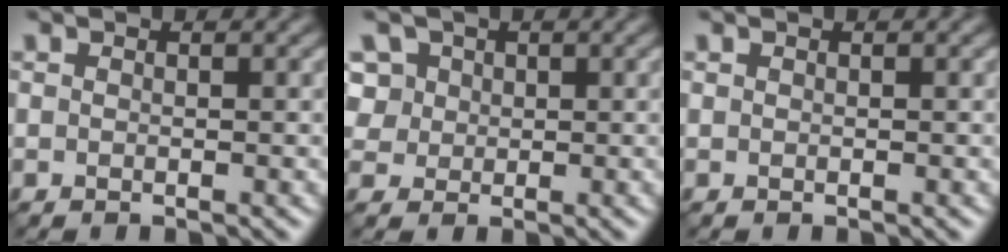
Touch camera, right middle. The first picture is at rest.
{"total": 5.6, "force": [2.8, 4.5, 2.0], "torque": [-0.048, 0.019, 0.037]}
{"total": 0.0}